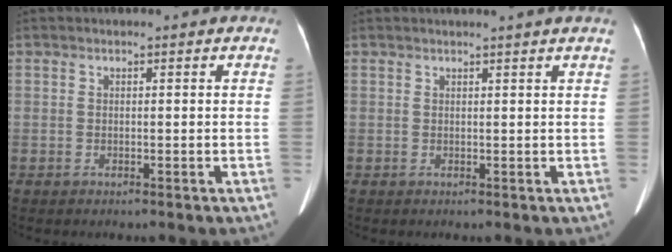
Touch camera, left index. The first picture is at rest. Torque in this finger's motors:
{"motor_torque": [-0.05, -0.46, 0.00, 0.05]}